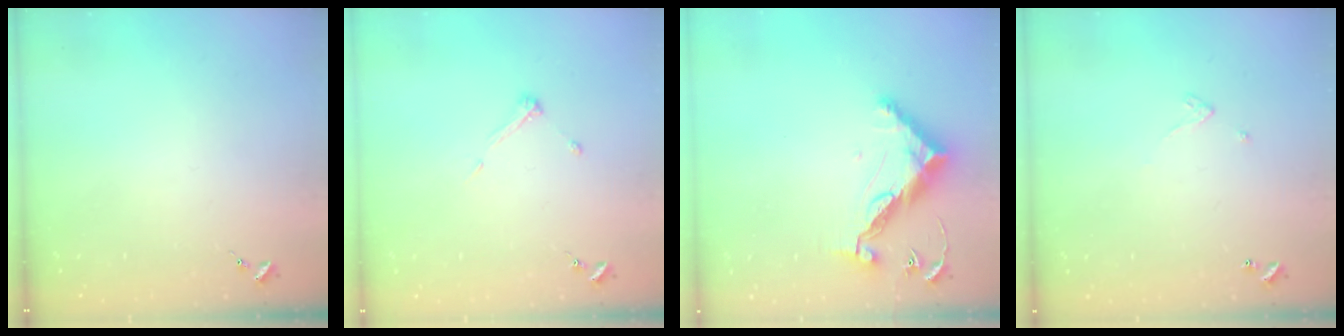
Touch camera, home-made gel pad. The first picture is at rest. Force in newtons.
{"total": 4.3, "press": 4.3, "slide": 0.2}
{"total": 12.8, "press": 12.8, "slide": 0.5}
{"total": 2.4, "press": 2.4, "slide": 0.2}